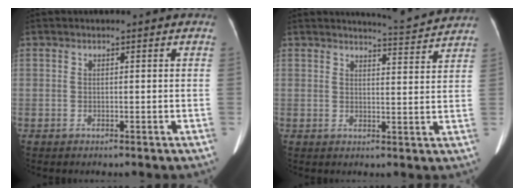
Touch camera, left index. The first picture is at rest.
{"total": 6.1, "force": [6.0, -0.9, 0.2], "torque": [-0.021, -0.011, 0.076]}